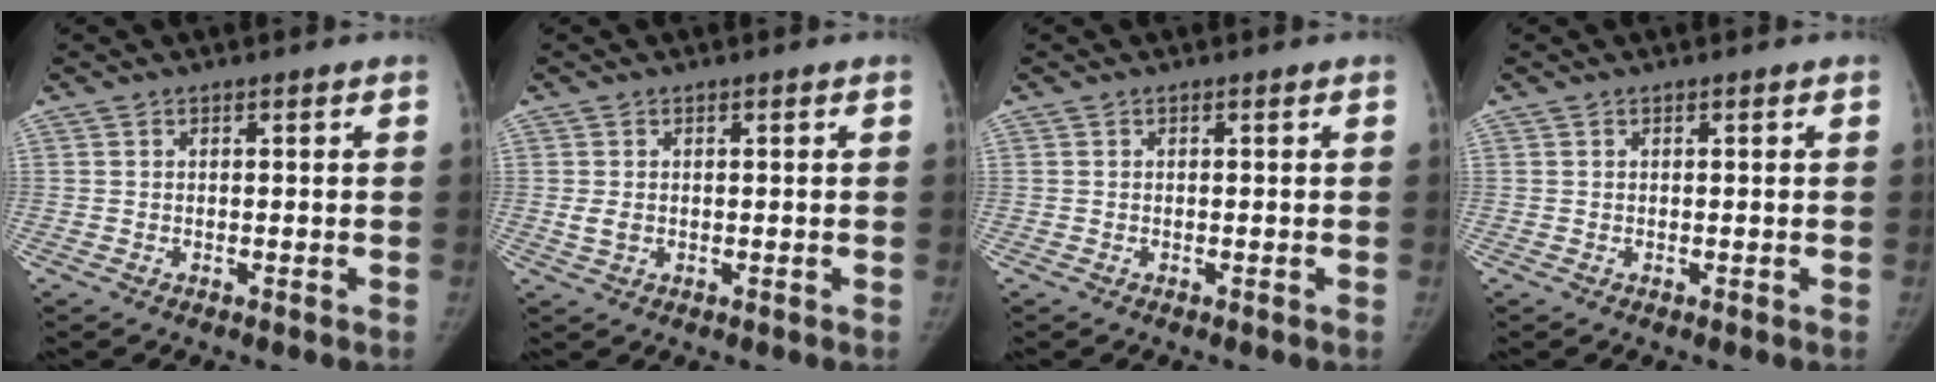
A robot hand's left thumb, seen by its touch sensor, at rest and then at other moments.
{"total": 1.9, "force": [0.1, 1.4, 1.3], "torque": [-0.021, -0.002, 0.004]}
{"total": 0.0}
{"total": 0.0}